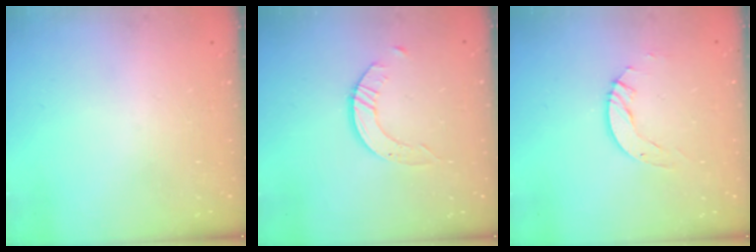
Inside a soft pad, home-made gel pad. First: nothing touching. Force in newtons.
{"total": 3.0, "press": 3.0, "slide": 0.2}
{"total": 4.1, "press": 4.1, "slide": 0.4}